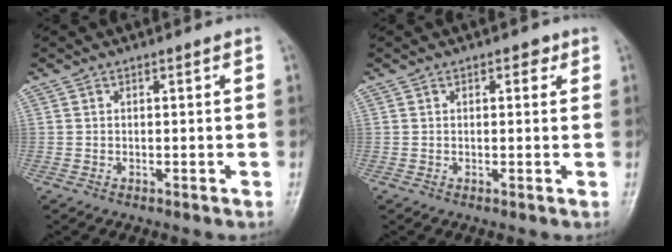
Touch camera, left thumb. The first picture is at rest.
{"total": 1.7, "force": [0.8, 1.0, 1.1], "torque": [-0.003, 0.000, 0.008]}